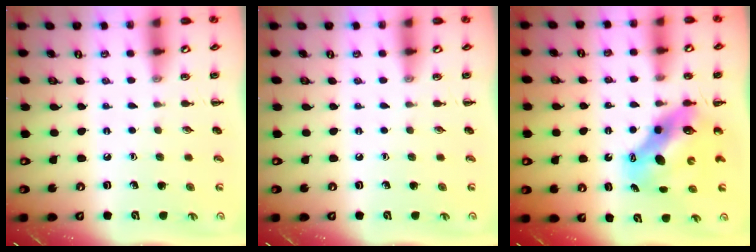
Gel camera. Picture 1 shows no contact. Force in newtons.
{"total": 0.0}
{"total": 8.9, "press": 8.6, "slide": 2.3}